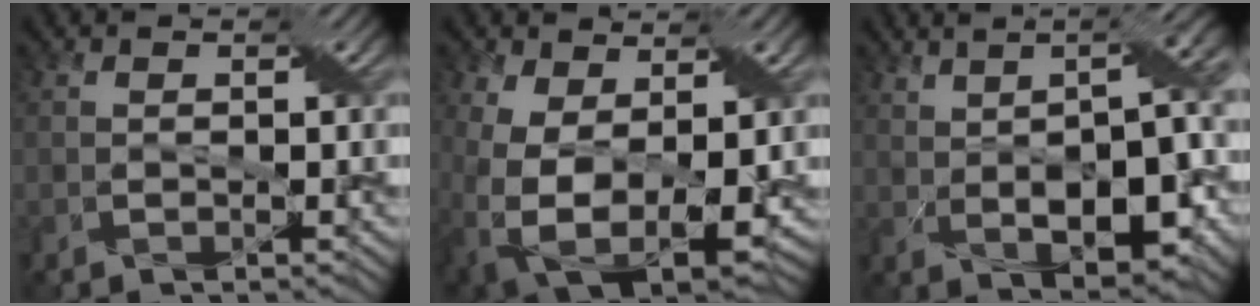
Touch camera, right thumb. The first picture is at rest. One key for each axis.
{"total": 13.5, "fx": 0.2, "fy": 8.6, "fz": 10.4, "tx": -0.223, "ty": -0.038, "tz": 0.029}
{"total": 13.2, "fx": 0.7, "fy": 5.5, "fz": 12.0, "tx": -0.173, "ty": 0.014, "tz": 0.011}